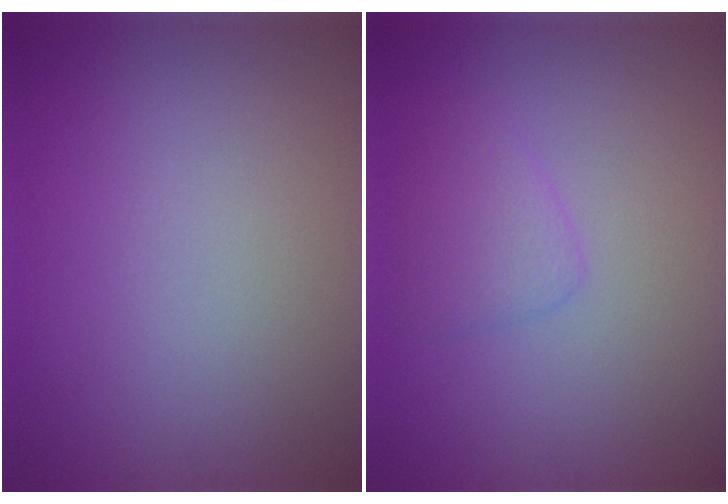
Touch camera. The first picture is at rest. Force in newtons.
{"total": 1.8, "press": 1.8, "slide": 0.1}